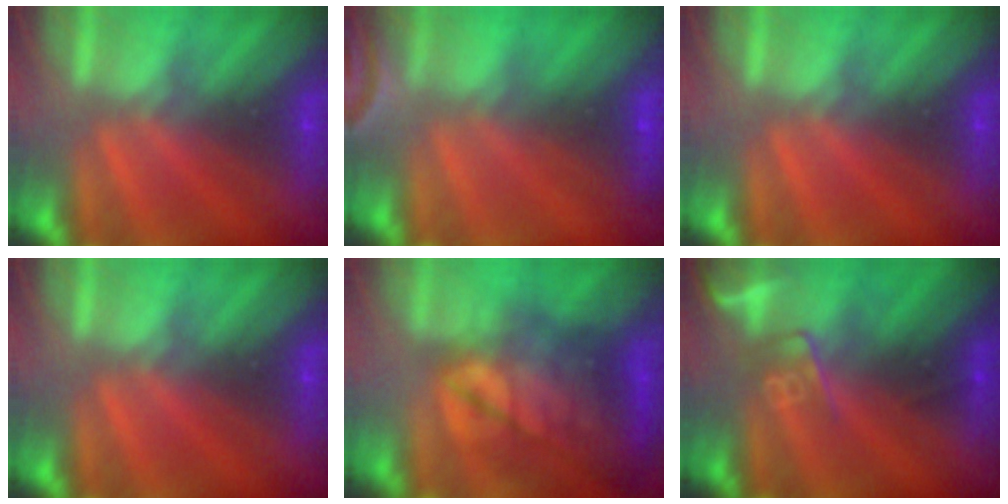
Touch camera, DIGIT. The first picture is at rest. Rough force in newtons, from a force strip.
{"total": 5.8}
{"total": 0.0}
{"total": 0.0}
{"total": 9.1}
{"total": 2.6}